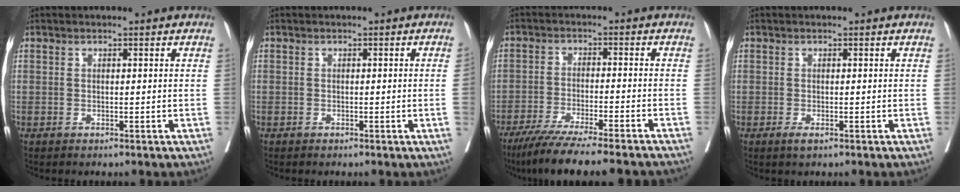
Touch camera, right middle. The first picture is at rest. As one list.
[{"total": 1.0, "force": [-0.1, -0.3, 0.9], "torque": [-0.008, 0.001, 0.000]}, {"total": 14.4, "force": [-12.3, -0.1, 7.4], "torque": [-0.102, -0.037, -0.192]}, {"total": 1.0, "force": [-0.5, 0.3, 0.8], "torque": [-0.015, -0.003, -0.006]}]